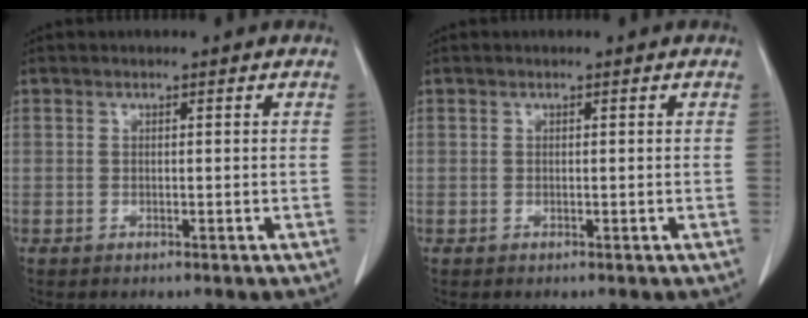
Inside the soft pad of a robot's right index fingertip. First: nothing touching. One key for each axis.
{"total": 0.0}